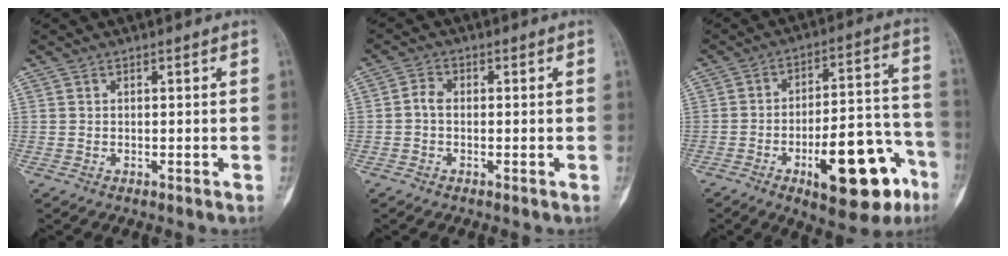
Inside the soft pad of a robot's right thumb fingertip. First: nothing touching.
{"total": 2.3, "force": [-0.4, 1.6, 1.6], "torque": [-0.025, 0.008, -0.015]}
{"total": 20.3, "force": [-9.1, 7.8, 16.3], "torque": [-0.194, 0.063, -0.121]}